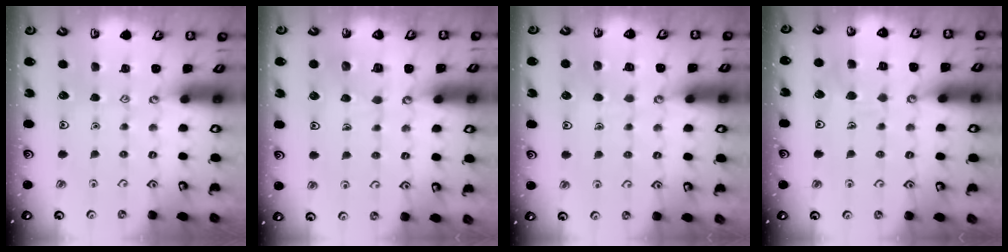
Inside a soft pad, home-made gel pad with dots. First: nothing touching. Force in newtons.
{"total": 6.1, "press": 6.1, "slide": 0.4}
{"total": 6.3, "press": 6.3, "slide": 0.4}
{"total": 6.9, "press": 6.9, "slide": 0.7}